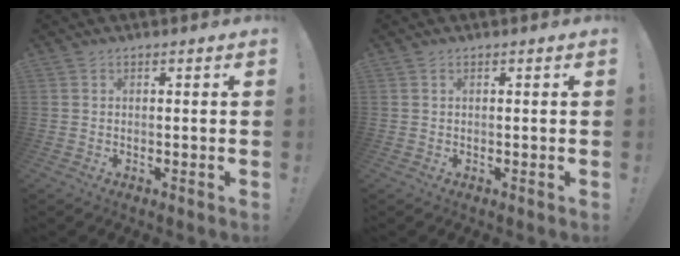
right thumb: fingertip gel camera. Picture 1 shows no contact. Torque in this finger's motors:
{"motor_torque": [-0.22, 0.02, -0.08, 0.17, 0.02]}